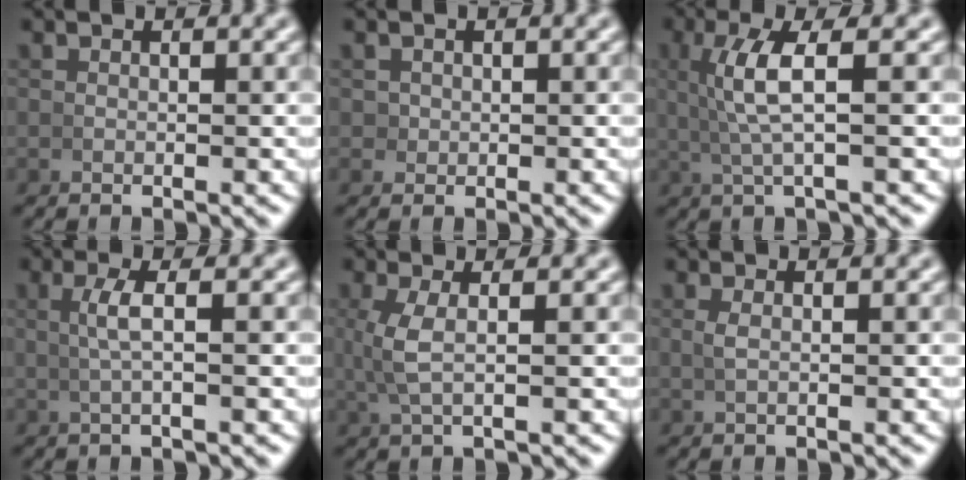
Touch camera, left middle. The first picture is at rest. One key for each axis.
{"total": 1.3, "fx": 0.4, "fy": 1.2, "fz": 0.4, "tx": -0.014, "ty": -0.005, "tz": 0.011}
{"total": 4.0, "fx": 1.0, "fy": 0.3, "fz": 3.9, "tx": -0.075, "ty": 0.014, "tz": 0.018}
{"total": 2.1, "fx": 0.4, "fy": -0.3, "fz": 2.1, "tx": -0.040, "ty": 0.010, "tz": 0.007}
{"total": 2.8, "fx": 0.5, "fy": 0.5, "fz": 2.7, "tx": -0.061, "ty": 0.005, "tz": 0.015}
{"total": 0.8, "fx": 0.3, "fy": -0.2, "fz": 0.7, "tx": -0.020, "ty": 0.000, "tz": 0.011}